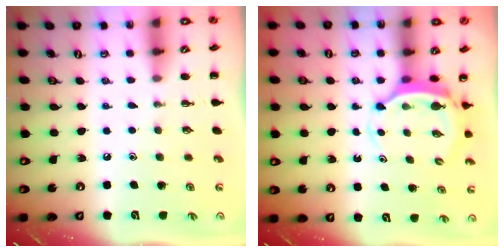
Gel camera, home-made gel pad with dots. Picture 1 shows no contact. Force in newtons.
{"total": 5.5, "press": 5.5, "slide": 0.9}